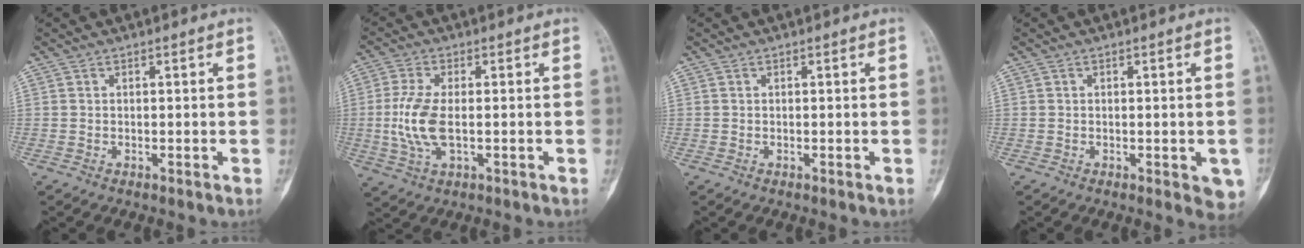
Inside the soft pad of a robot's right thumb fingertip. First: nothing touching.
{"total": 8.6, "force": [-0.9, 4.0, 7.6], "torque": [-0.178, -0.002, -0.017]}
{"total": 0.0}
{"total": 4.7, "force": [-1.5, 2.1, 4.0], "torque": [-0.021, -0.005, -0.017]}